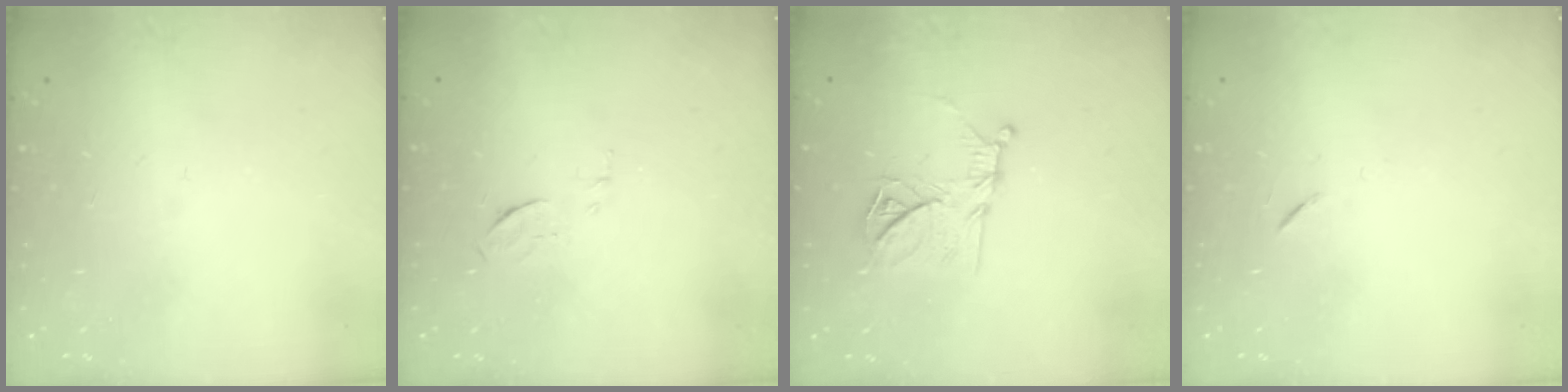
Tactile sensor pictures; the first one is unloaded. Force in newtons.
{"total": 5.0, "press": 4.9, "slide": 1.2}
{"total": 11.7, "press": 11.7, "slide": 0.4}
{"total": 5.8, "press": 5.4, "slide": 2.1}